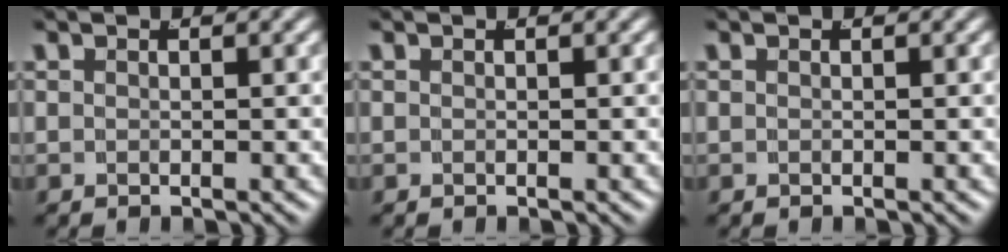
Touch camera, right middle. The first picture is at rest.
{"total": 0.0}
{"total": 0.0}